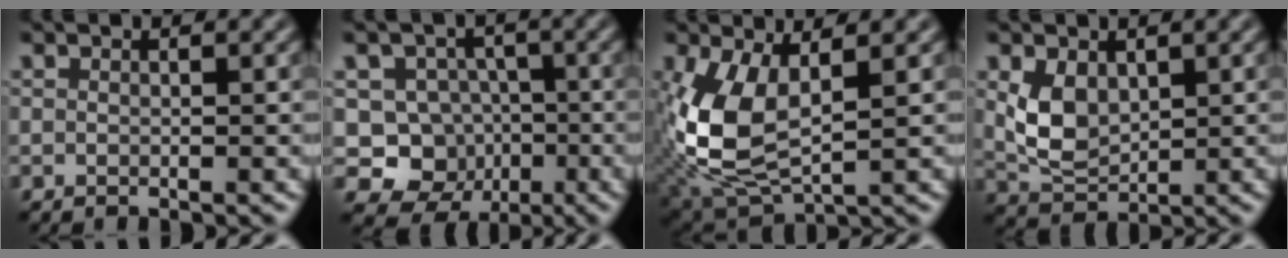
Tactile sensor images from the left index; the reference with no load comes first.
{"total": 6.7, "force": [-1.5, 6.2, 2.1], "torque": [-0.006, -0.002, -0.048]}
{"total": 8.3, "force": [0.6, 4.2, 7.1], "torque": [-0.175, -0.005, 0.014]}
{"total": 3.8, "force": [0.9, 2.6, 2.7], "torque": [-0.062, -0.004, 0.023]}